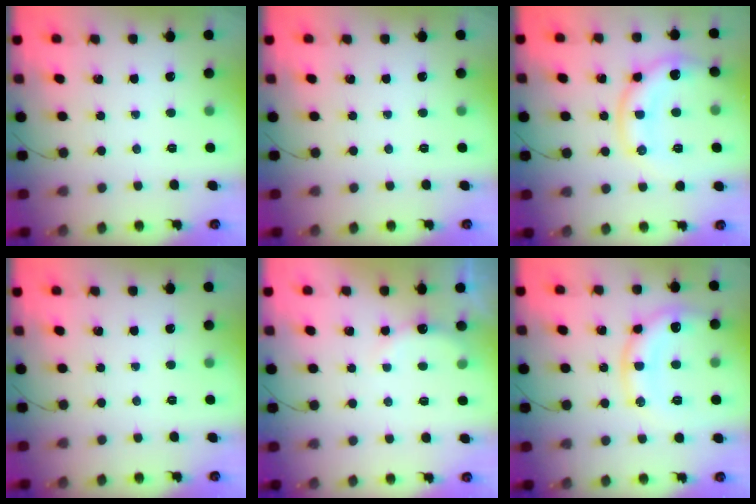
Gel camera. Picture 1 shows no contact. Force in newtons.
{"total": 0.0}
{"total": 12.4, "press": 12.4, "slide": 0.4}
{"total": 0.0}
{"total": 6.7, "press": 6.6, "slide": 1.3}
{"total": 12.9, "press": 12.9, "slide": 1.1}